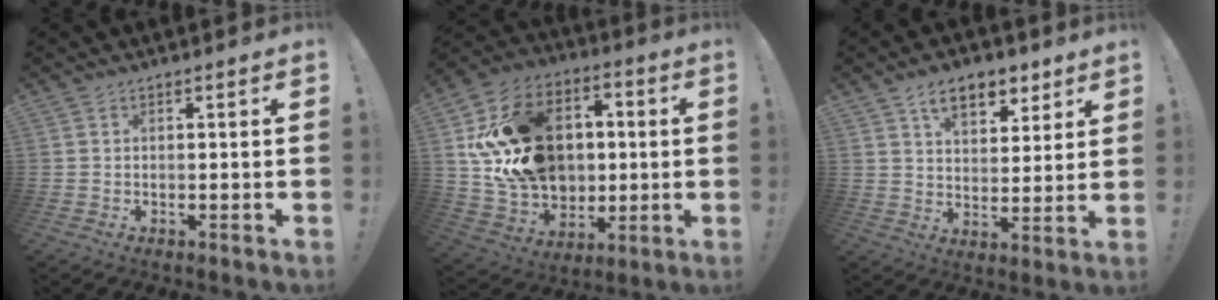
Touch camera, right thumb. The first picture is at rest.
{"total": 23.5, "force": [2.9, 18.5, 14.1], "torque": [-0.226, 0.011, 0.084]}
{"total": 10.8, "force": [6.4, 6.4, 5.8], "torque": [-0.075, -0.030, 0.116]}